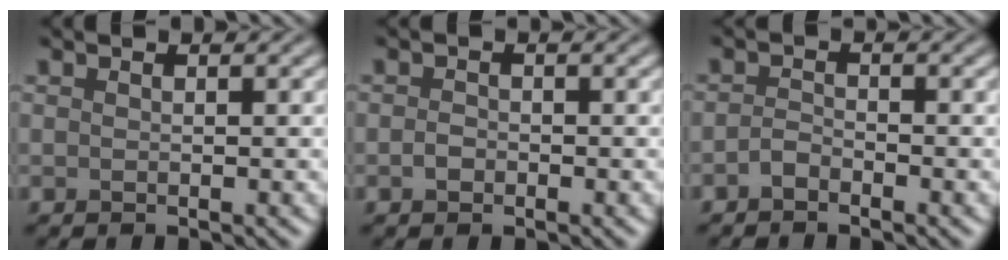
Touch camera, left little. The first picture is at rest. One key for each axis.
{"total": 0.9, "fx": -0.4, "fy": 0.7, "fz": 0.5, "tx": -0.011, "ty": 0.000, "tz": -0.010}
{"total": 1.1, "fx": -0.8, "fy": 0.5, "fz": 0.6, "tx": -0.013, "ty": 0.003, "tz": -0.020}